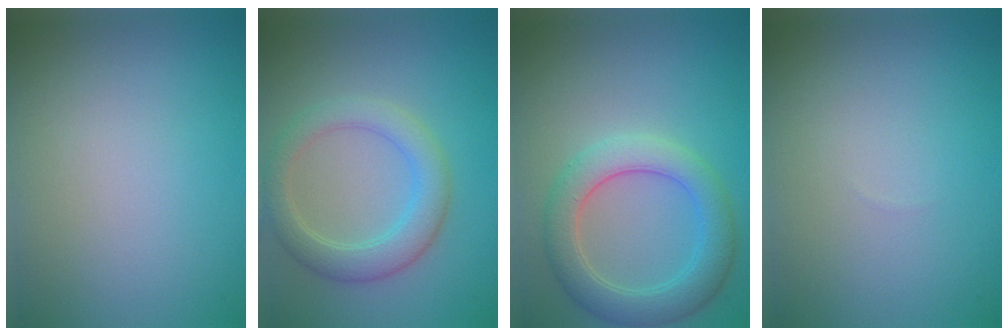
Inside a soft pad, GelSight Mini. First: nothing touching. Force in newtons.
{"total": 4.0, "press": 4.0, "slide": 0.2}
{"total": 5.0, "press": 5.0, "slide": 0.4}
{"total": 0.0}